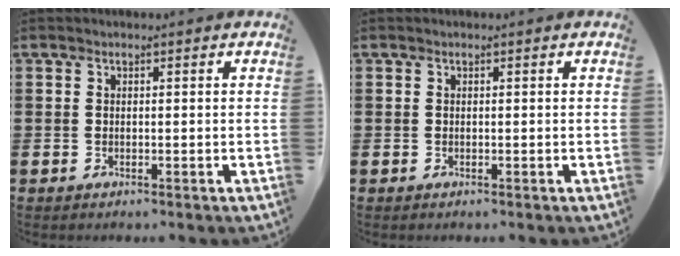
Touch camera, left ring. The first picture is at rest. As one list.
[{"total": 0.0}]